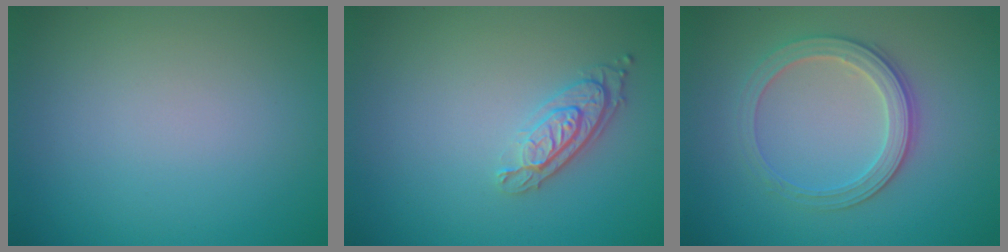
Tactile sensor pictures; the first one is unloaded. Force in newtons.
{"total": 3.0, "press": 2.3, "slide": 1.9}
{"total": 3.3, "press": 3.1, "slide": 1.2}